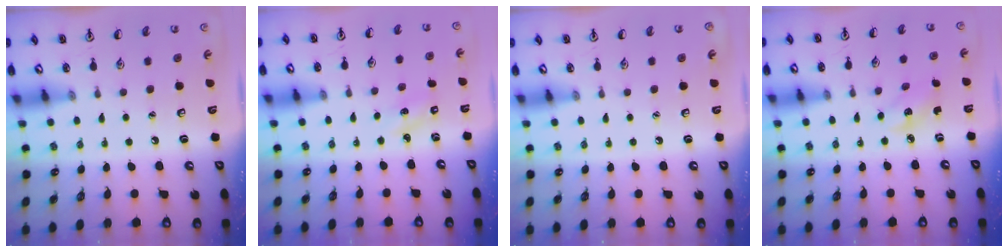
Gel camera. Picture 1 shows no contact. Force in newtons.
{"total": 1.3, "press": 1.2, "slide": 0.4}
{"total": 0.0}
{"total": 2.6, "press": 2.5, "slide": 0.8}